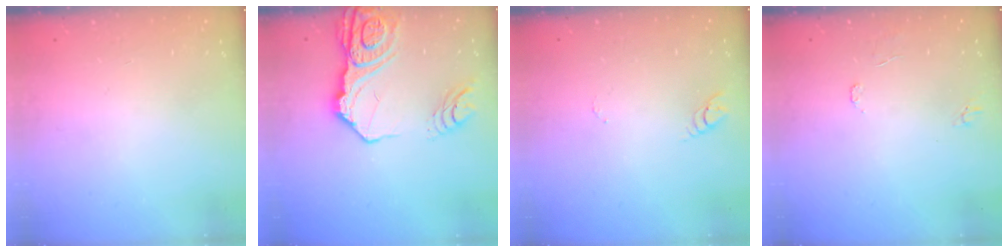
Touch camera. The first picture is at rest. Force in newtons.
{"total": 17.1, "press": 17.0, "slide": 2.0}
{"total": 2.9, "press": 2.9, "slide": 0.4}
{"total": 4.9, "press": 4.9, "slide": 0.4}